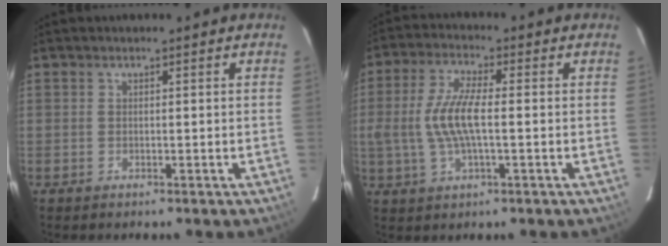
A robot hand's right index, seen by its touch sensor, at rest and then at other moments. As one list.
[{"total": 9.2, "force": [-0.6, 2.7, 8.7], "torque": [-0.181, 0.002, -0.012]}]